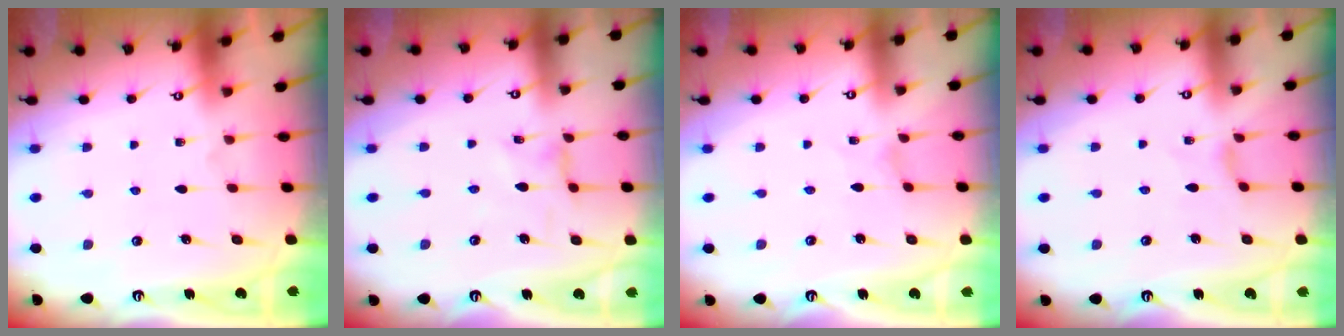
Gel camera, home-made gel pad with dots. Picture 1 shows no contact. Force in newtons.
{"total": 0.0}
{"total": 0.0}
{"total": 0.0}